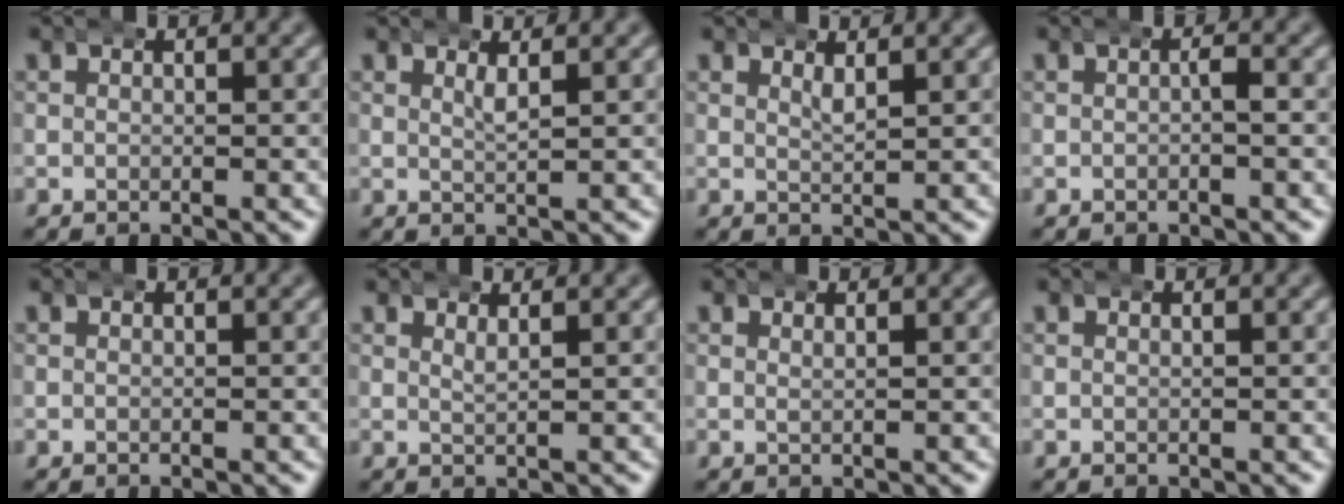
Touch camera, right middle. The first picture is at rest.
{"total": 1.4, "force": [1.0, -0.1, 1.0], "torque": [-0.021, -0.011, 0.022]}
{"total": 1.4, "force": [1.2, 0.1, 0.8], "torque": [-0.015, -0.011, 0.025]}
{"total": 0.7, "force": [-0.2, 0.0, 0.7], "torque": [-0.011, -0.001, -0.003]}
{"total": 0.0}
{"total": 1.3, "force": [1.1, -0.1, 0.7], "torque": [-0.015, -0.011, 0.024]}
{"total": 0.7, "force": [0.6, -0.2, 0.3], "torque": [-0.007, -0.006, 0.014]}
{"total": 0.0}